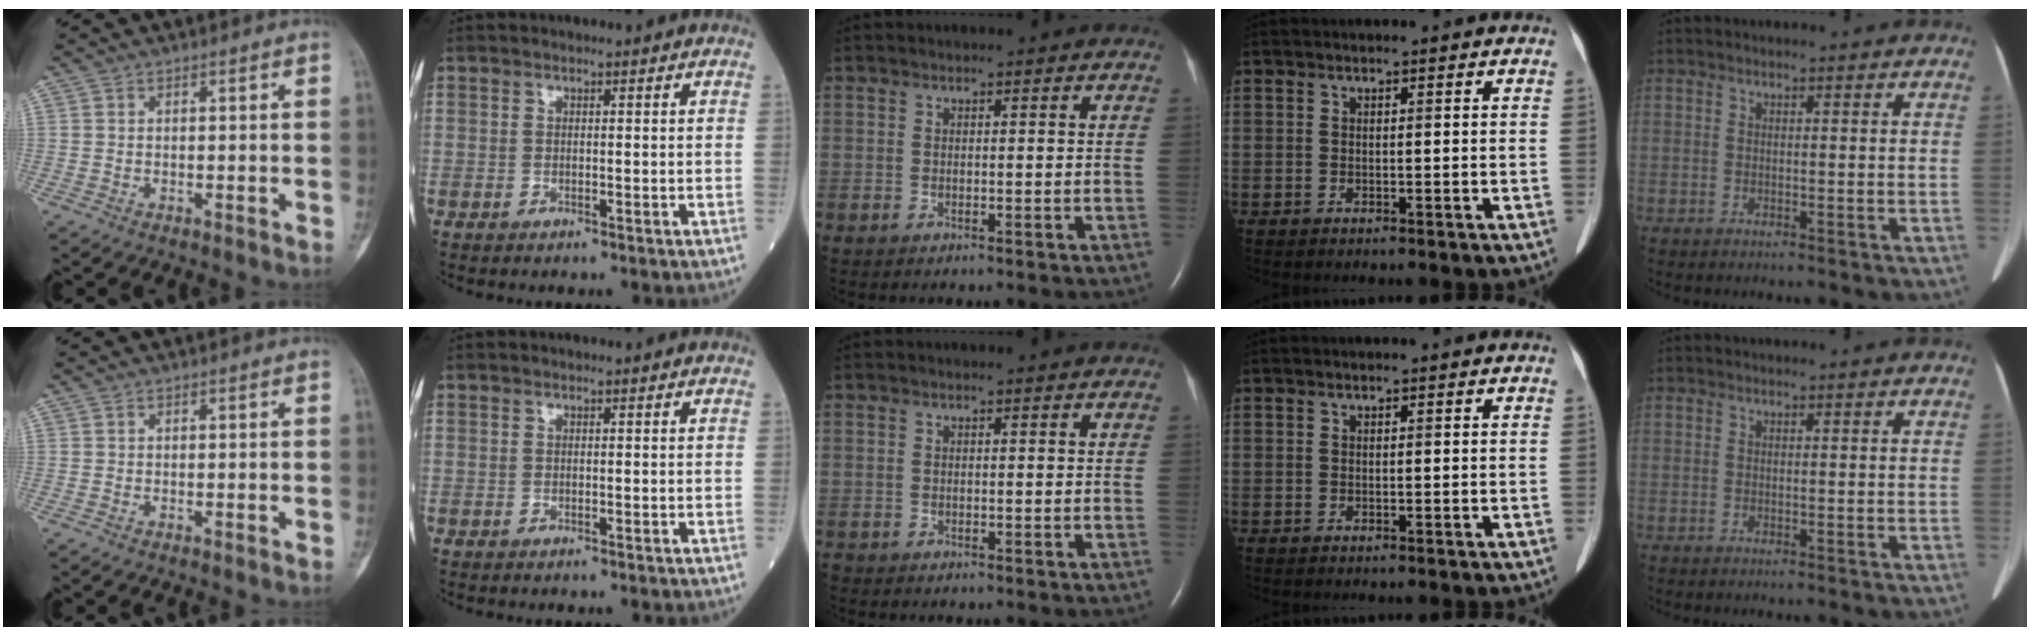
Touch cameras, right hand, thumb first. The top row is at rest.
{}